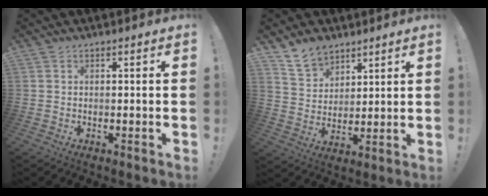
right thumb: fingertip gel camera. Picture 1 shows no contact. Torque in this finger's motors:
{"motor_torque": [-0.89, 0.87, -0.29, 0.38, -0.07]}